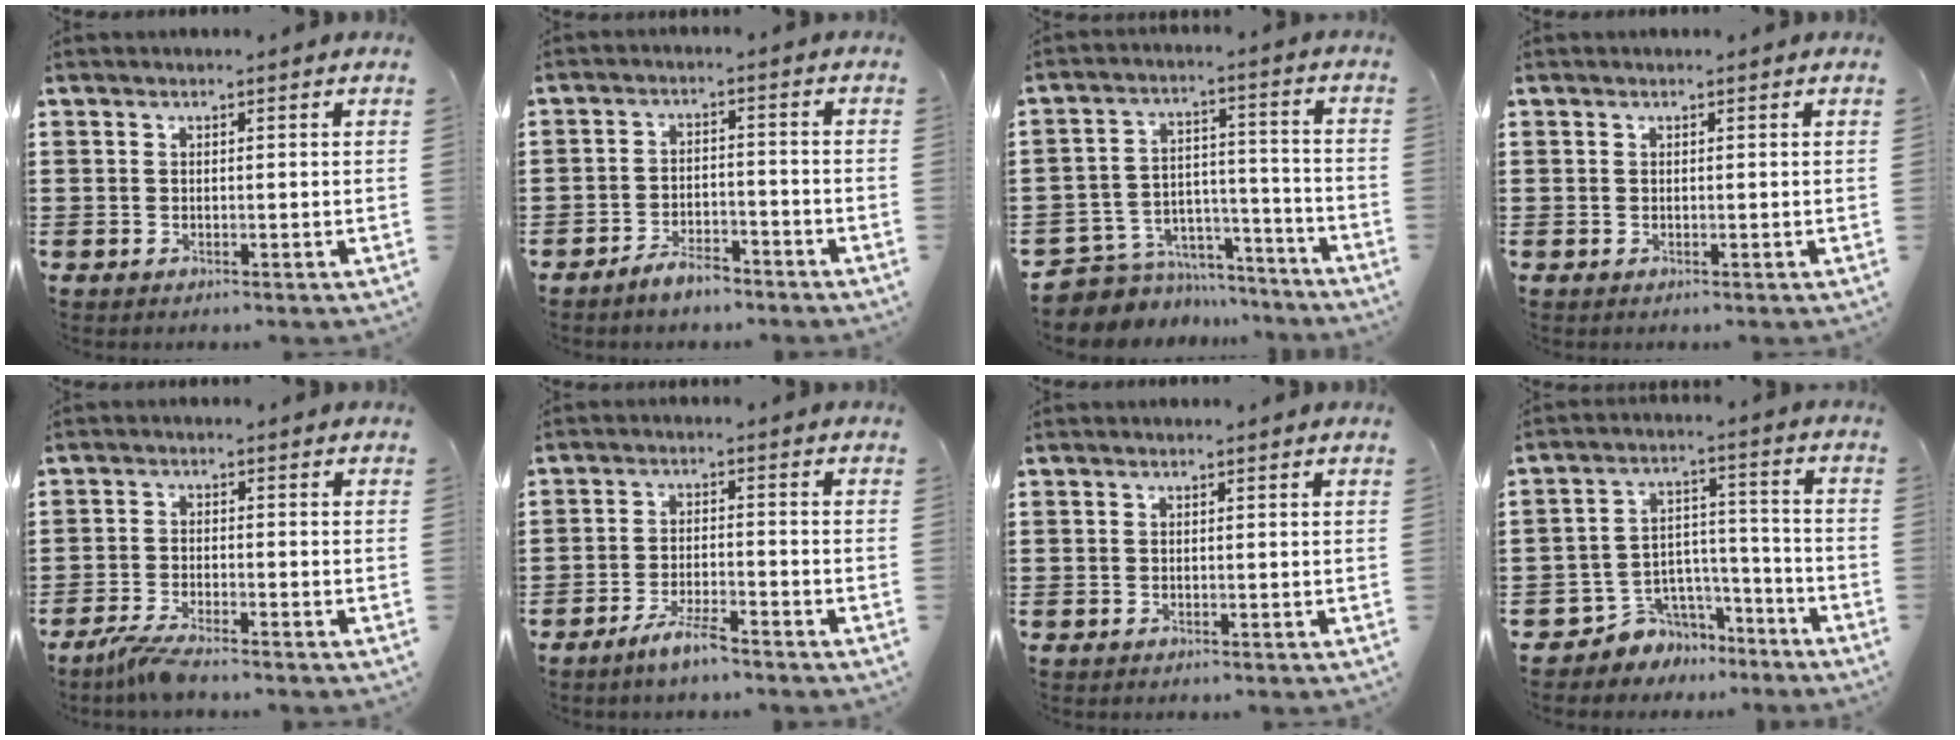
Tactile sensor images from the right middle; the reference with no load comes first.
{"total": 4.0, "force": [-3.7, 0.9, 1.1], "torque": [-0.025, 0.008, -0.075]}
{"total": 6.5, "force": [-5.8, 3.0, 0.5], "torque": [-0.023, 0.011, -0.115]}
{"total": 0.0}
{"total": 3.5, "force": [-3.1, 0.0, 1.6], "torque": [-0.049, -0.010, -0.065]}
{"total": 4.3, "force": [-3.5, 0.6, 2.5], "torque": [-0.054, 0.000, -0.068]}
{"total": 0.0}
{"total": 5.8, "force": [-4.7, 3.3, -0.2], "torque": [-0.015, 0.009, -0.095]}